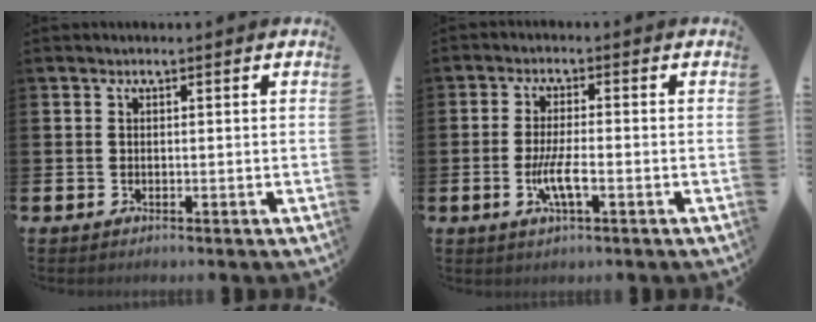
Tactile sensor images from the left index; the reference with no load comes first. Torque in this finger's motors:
{"motor_torque": [0.23, 0.07, 0.21, 0.21]}